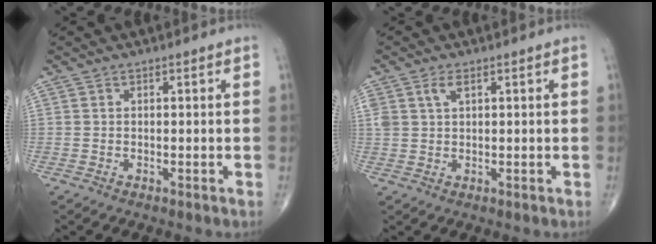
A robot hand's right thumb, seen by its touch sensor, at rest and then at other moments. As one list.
[{"total": 3.1, "force": [1.5, 1.6, 2.2], "torque": [-0.047, 0.004, 0.035]}]